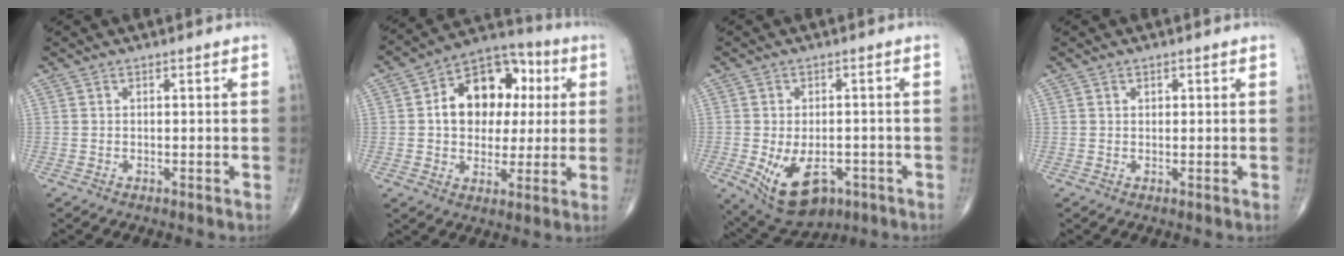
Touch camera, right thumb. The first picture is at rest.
{"total": 15.8, "force": [2.6, 11.4, 10.7], "torque": [-0.111, 0.019, 0.033]}
{"total": 11.8, "force": [-4.6, 6.9, 8.4], "torque": [-0.128, 0.004, -0.055]}
{"total": 0.8, "force": [0.3, 0.7, 0.4], "torque": [0.002, -0.001, 0.005]}